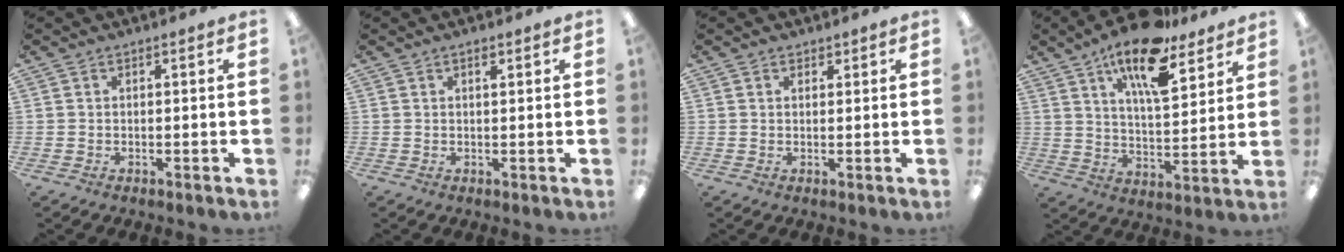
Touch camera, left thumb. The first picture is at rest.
{"total": 1.1, "force": [0.7, 0.4, 0.7], "torque": [-0.008, -0.002, 0.011]}
{"total": 1.4, "force": [1.0, 0.9, 0.4], "torque": [0.000, -0.001, 0.018]}
{"total": 16.7, "force": [11.8, 5.7, 10.4], "torque": [-0.176, -0.060, 0.197]}